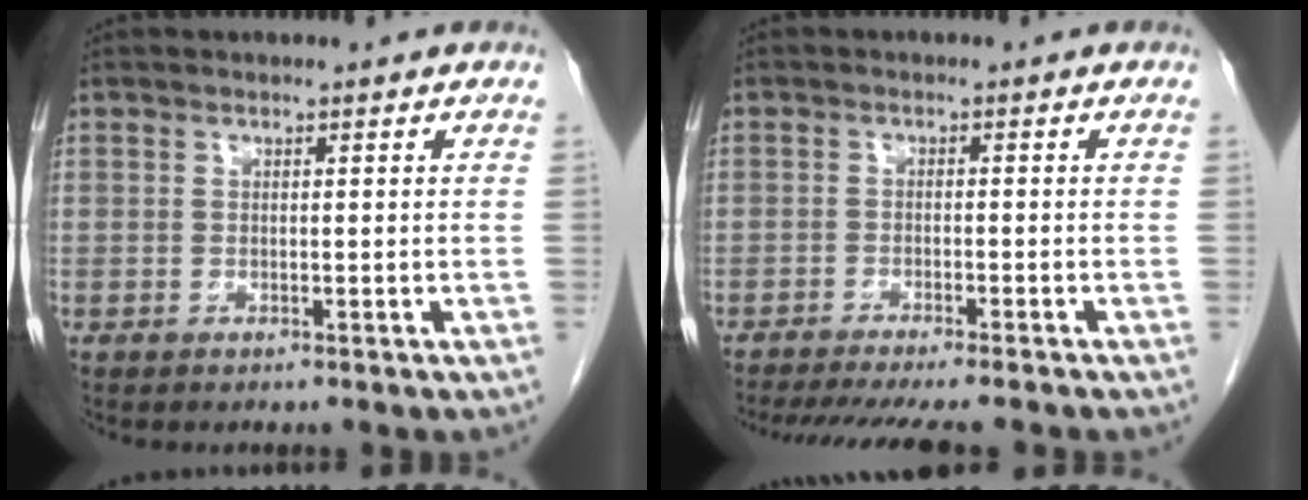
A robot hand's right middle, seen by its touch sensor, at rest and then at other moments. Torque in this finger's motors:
{"motor_torque": [0.89, -0.89, 0.11, 0.04]}